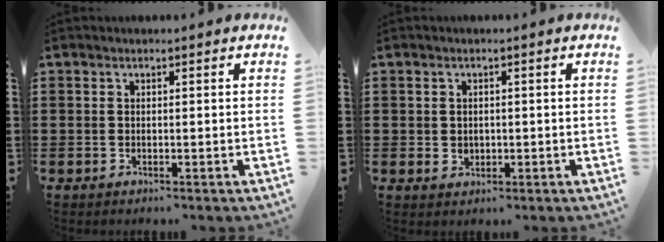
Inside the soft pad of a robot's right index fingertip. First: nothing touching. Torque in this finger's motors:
{"motor_torque": [2.14, 0.00, 0.05, 0.03]}